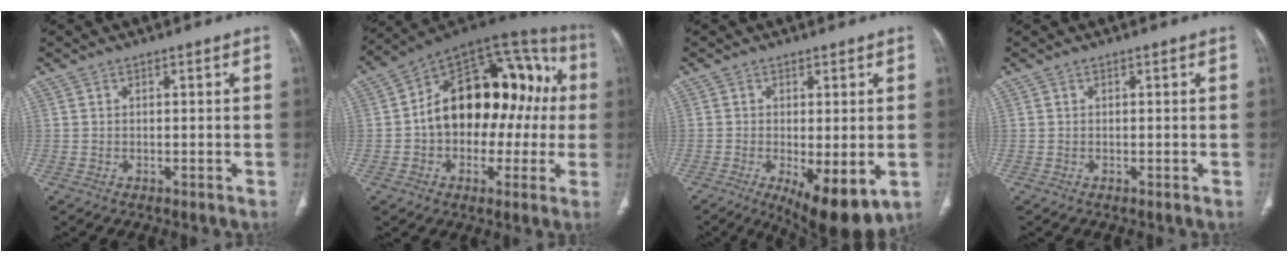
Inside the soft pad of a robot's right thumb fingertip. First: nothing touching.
{"total": 24.0, "force": [0.5, 15.2, 18.6], "torque": [-0.240, 0.060, 0.003]}
{"total": 11.7, "force": [-3.9, 4.2, 10.2], "torque": [-0.149, -0.021, -0.048]}
{"total": 0.0}